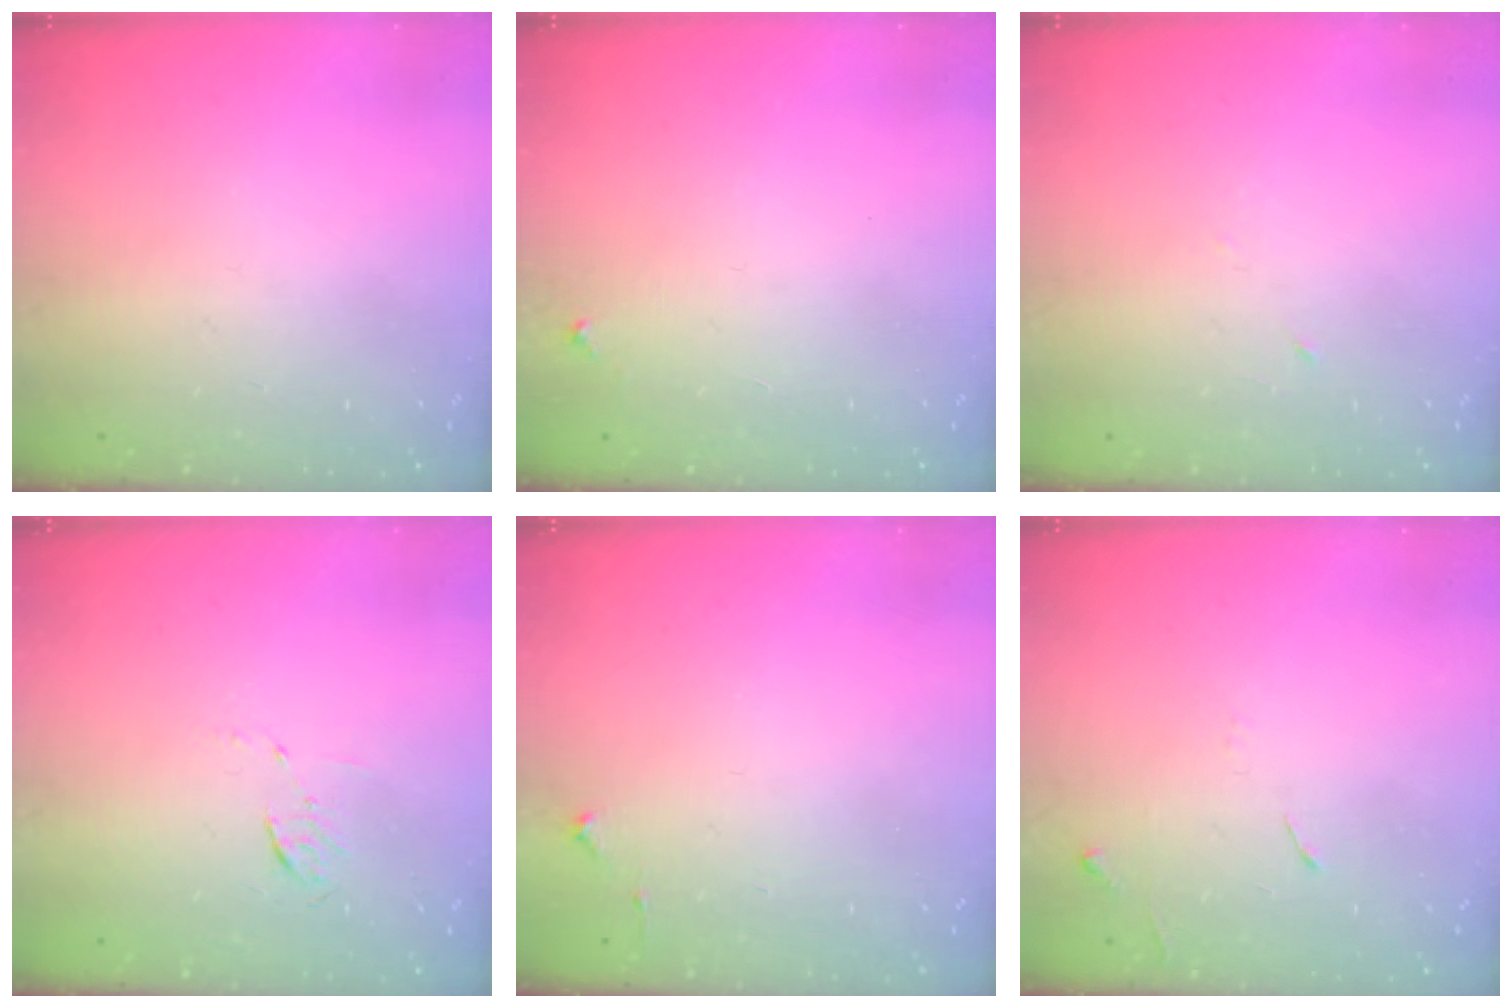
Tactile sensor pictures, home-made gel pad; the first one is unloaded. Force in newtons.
{"total": 3.3, "press": 3.2, "slide": 0.3}
{"total": 2.7, "press": 2.5, "slide": 1.0}
{"total": 4.0, "press": 3.7, "slide": 1.3}
{"total": 2.7, "press": 2.6, "slide": 0.4}
{"total": 5.4, "press": 5.4, "slide": 0.7}